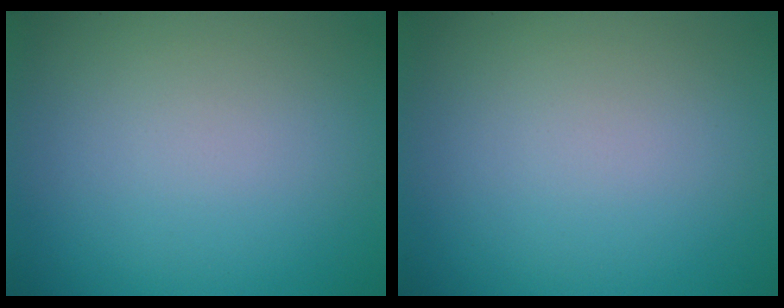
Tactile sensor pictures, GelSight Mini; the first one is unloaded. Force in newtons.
{"total": 0.0}